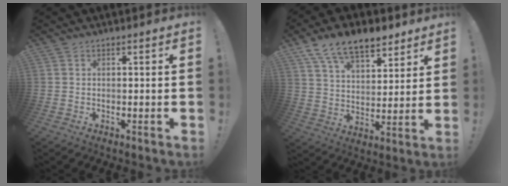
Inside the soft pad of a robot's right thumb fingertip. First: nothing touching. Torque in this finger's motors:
{"motor_torque": [0.69, 1.58, 0.47, 0.18, 0.08]}